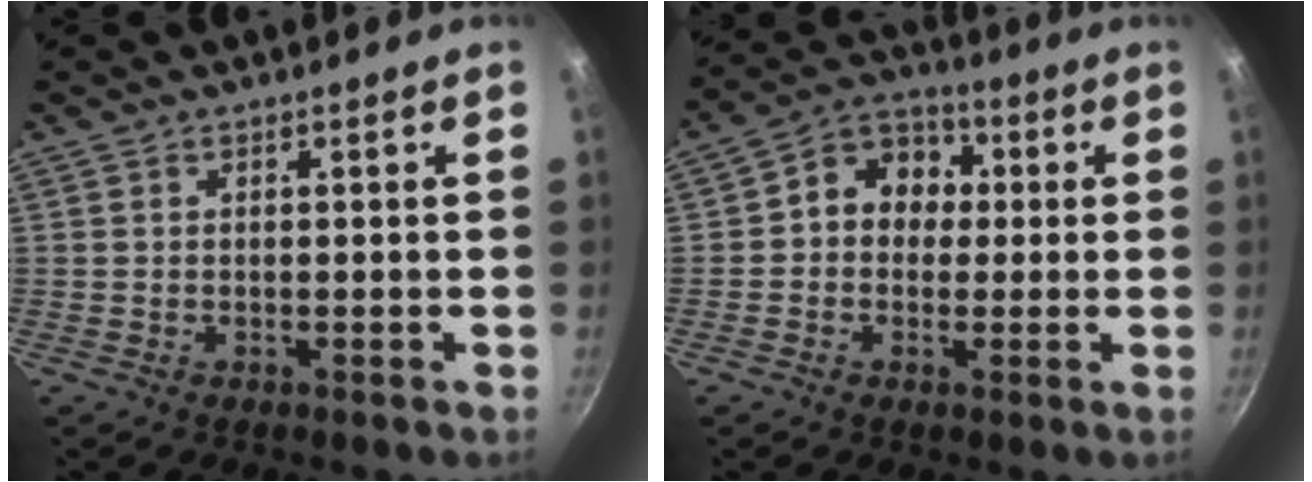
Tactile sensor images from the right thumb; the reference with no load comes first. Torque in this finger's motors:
{"motor_torque": [-0.29, 0.52, 0.05, -0.15, 0.01]}